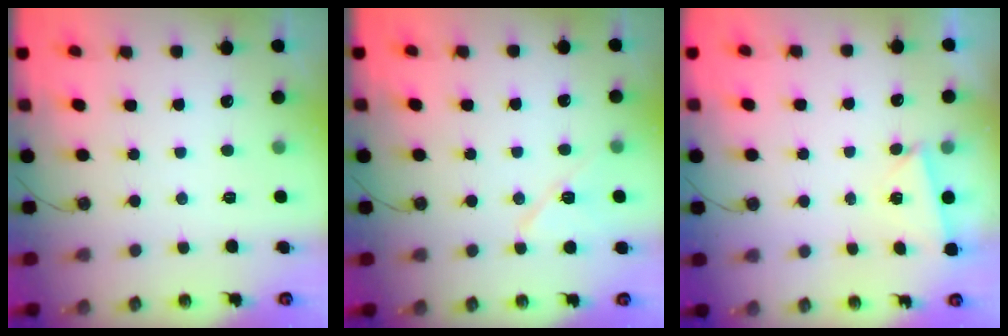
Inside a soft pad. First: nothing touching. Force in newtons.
{"total": 8.7, "press": 8.6, "slide": 1.0}
{"total": 1.7, "press": 1.7, "slide": 0.4}